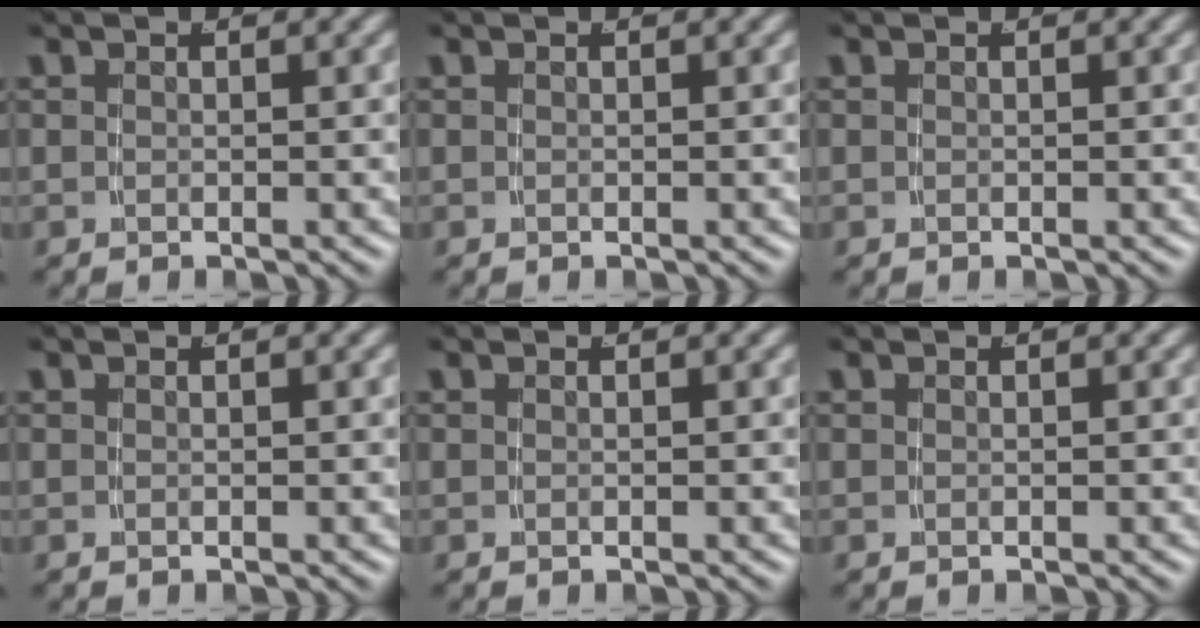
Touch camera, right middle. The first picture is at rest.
{"total": 0.0}
{"total": 0.0}
{"total": 0.0}
{"total": 0.0}
{"total": 0.0}